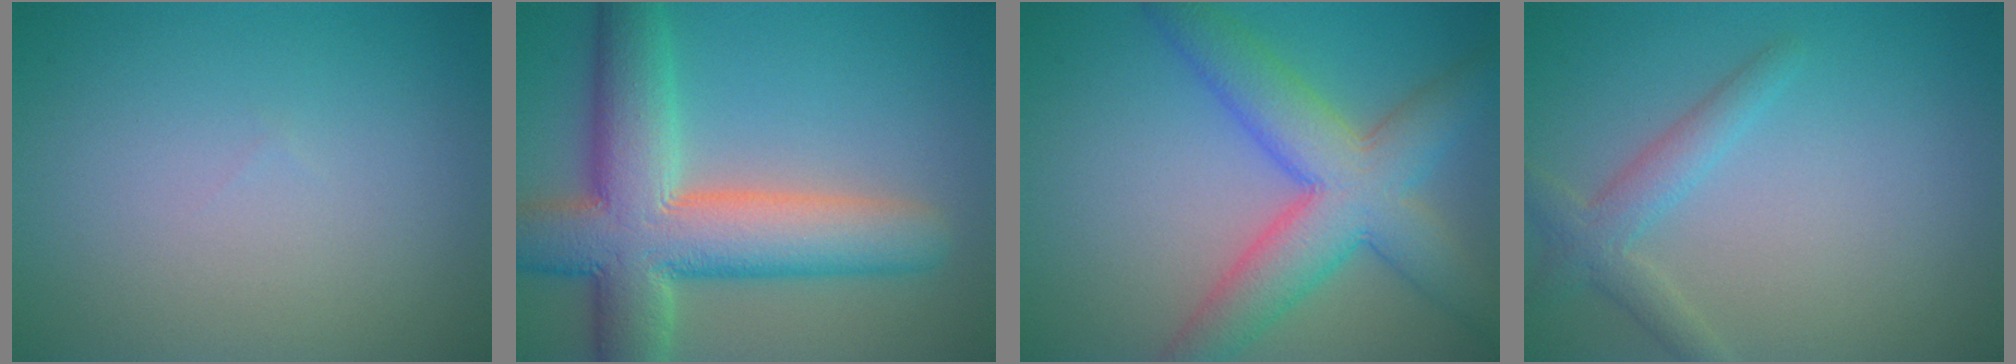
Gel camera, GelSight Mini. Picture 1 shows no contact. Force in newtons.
{"total": 10.9, "press": 10.9, "slide": 0.7}
{"total": 7.9, "press": 7.9, "slide": 0.4}
{"total": 2.5, "press": 2.5, "slide": 0.1}